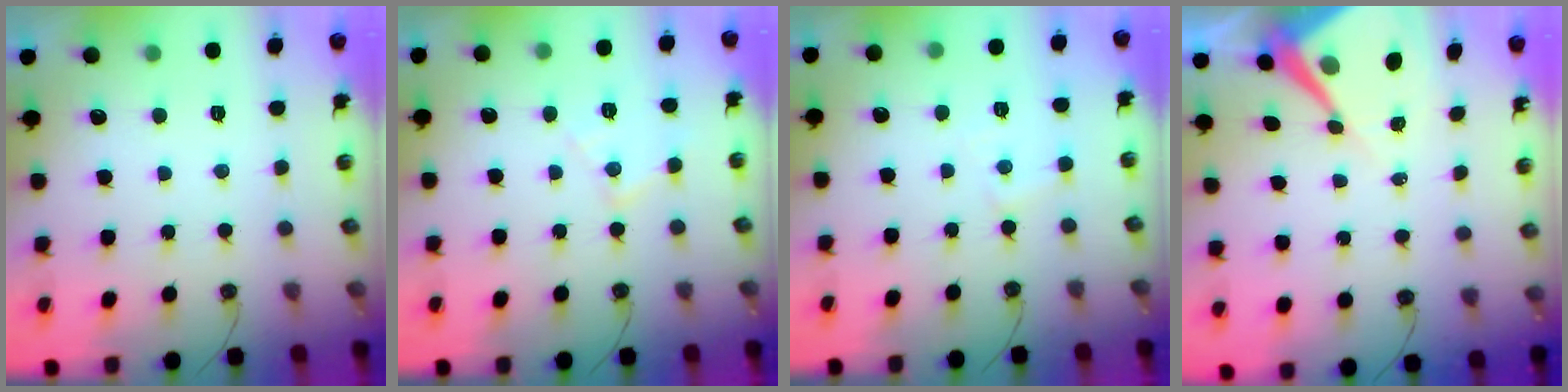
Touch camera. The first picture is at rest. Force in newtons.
{"total": 7.4, "press": 7.4, "slide": 0.6}
{"total": 4.0, "press": 3.9, "slide": 0.6}
{"total": 8.7, "press": 8.7, "slide": 0.8}